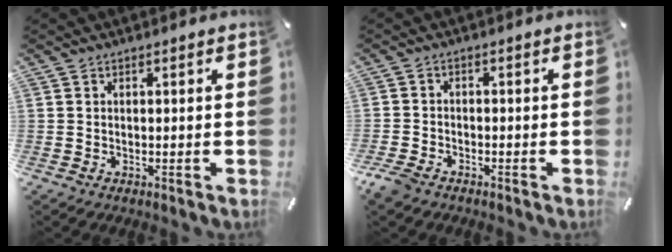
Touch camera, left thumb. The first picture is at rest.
{"total": 3.3, "force": [-2.6, 1.5, 1.3], "torque": [-0.039, 0.006, -0.053]}